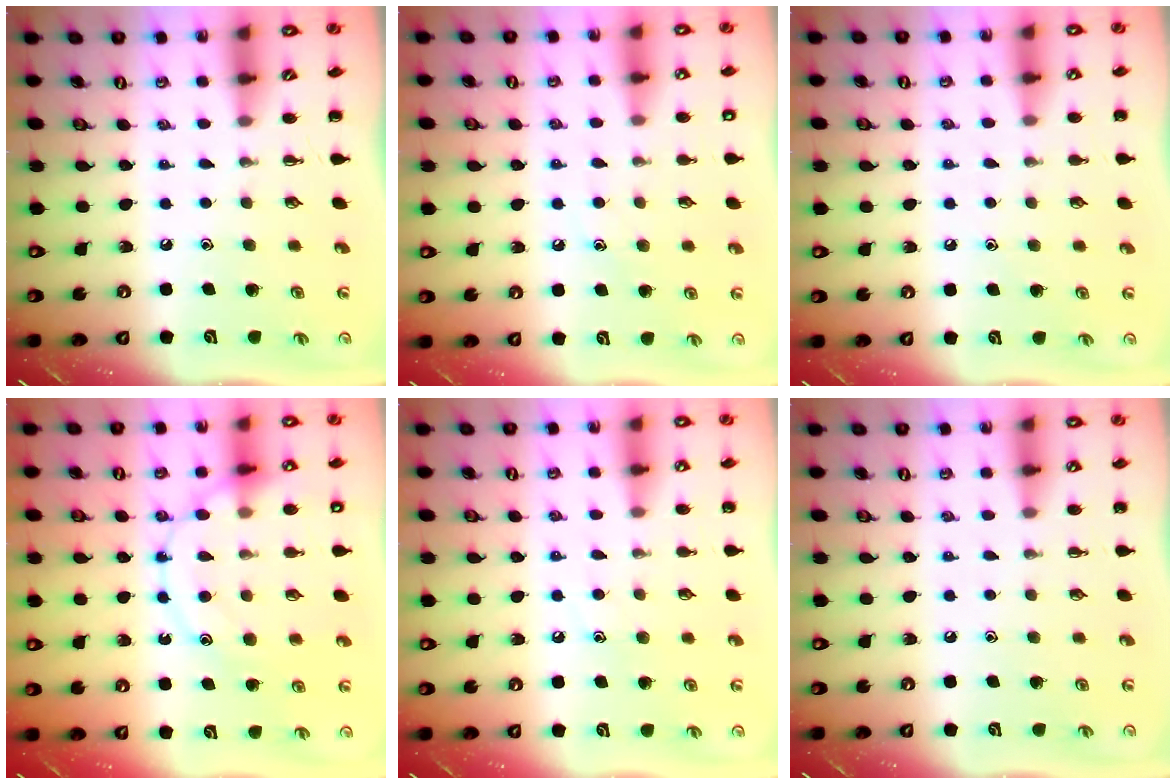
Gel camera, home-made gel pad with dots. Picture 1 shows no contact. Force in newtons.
{"total": 8.0, "press": 7.8, "slide": 1.6}
{"total": 6.2, "press": 5.9, "slide": 2.0}
{"total": 15.7, "press": 15.7, "slide": 1.2}
{"total": 7.0, "press": 6.8, "slide": 1.3}
{"total": 3.7, "press": 3.5, "slide": 1.3}